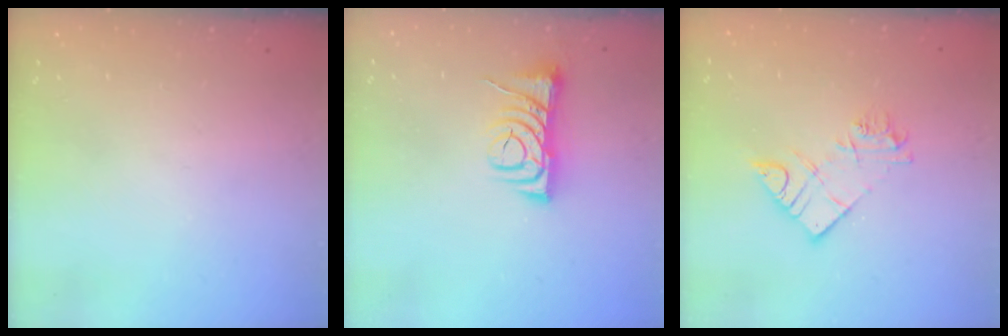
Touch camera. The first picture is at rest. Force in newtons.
{"total": 9.8, "press": 9.7, "slide": 1.1}
{"total": 10.0, "press": 9.9, "slide": 0.9}